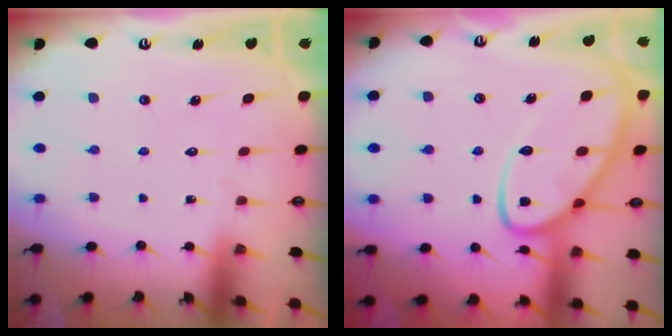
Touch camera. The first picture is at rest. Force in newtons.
{"total": 12.2, "press": 12.2, "slide": 1.2}